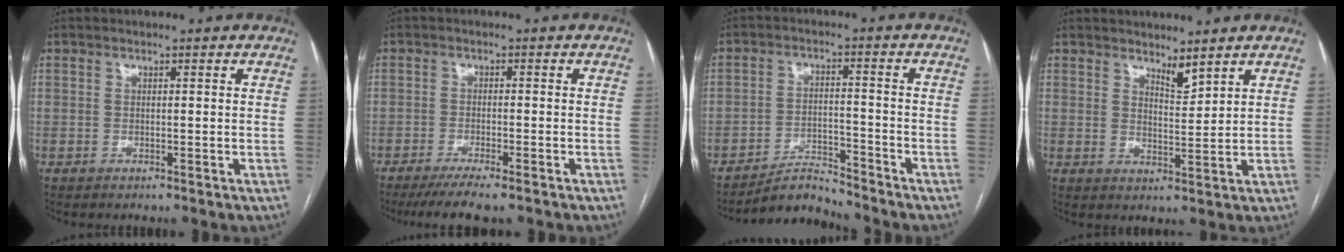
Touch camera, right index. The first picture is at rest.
{"total": 7.0, "force": [-5.6, 0.6, 4.2], "torque": [-0.061, -0.014, -0.088]}
{"total": 5.0, "force": [-5.0, 0.4, -0.3], "torque": [0.005, 0.002, -0.083]}
{"total": 3.0, "force": [2.7, 0.4, 1.2], "torque": [-0.023, -0.014, 0.053]}